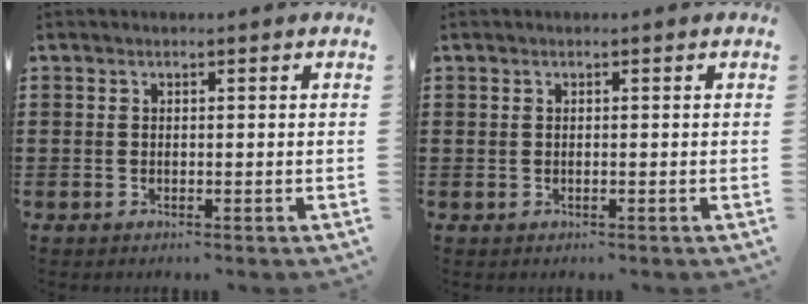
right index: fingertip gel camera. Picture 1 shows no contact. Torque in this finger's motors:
{"motor_torque": [0.50, 0.66, 0.03, 0.00]}